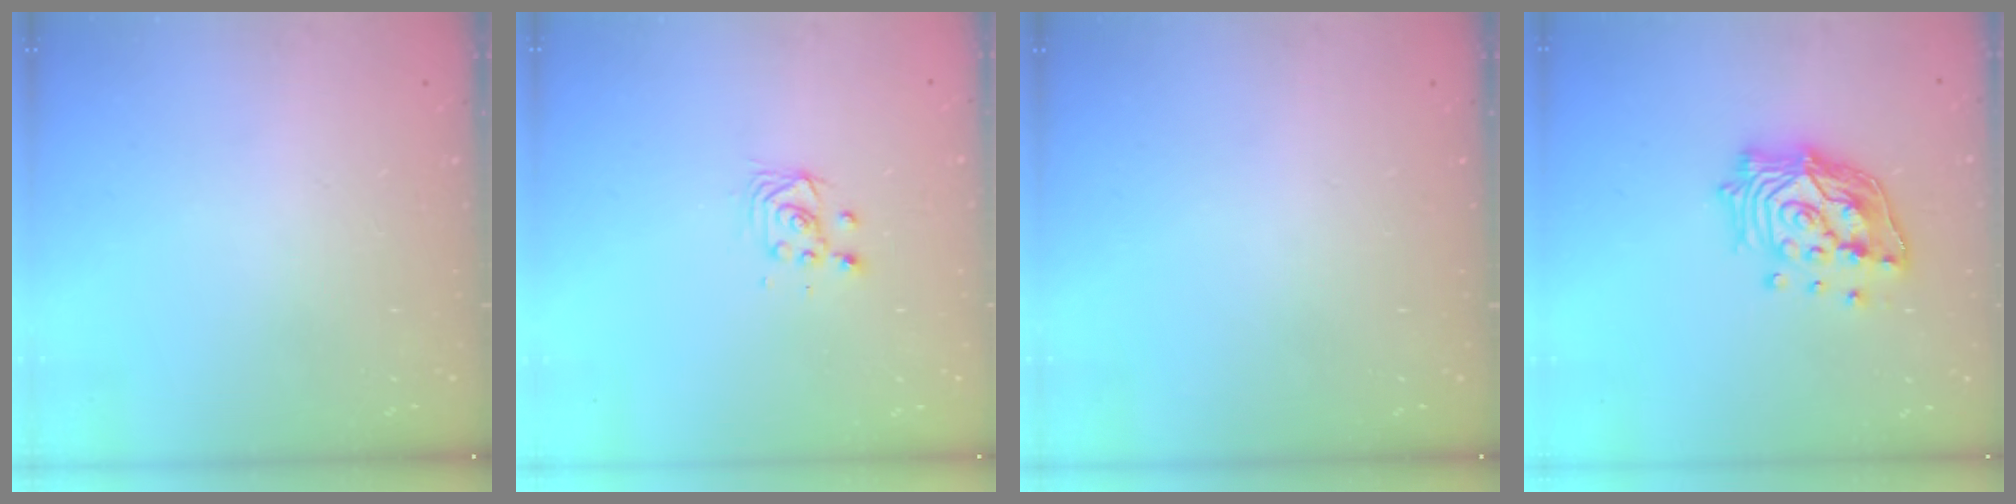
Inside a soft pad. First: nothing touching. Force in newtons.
{"total": 3.1, "press": 3.1, "slide": 0.3}
{"total": 0.0}
{"total": 16.9, "press": 16.7, "slide": 2.7}